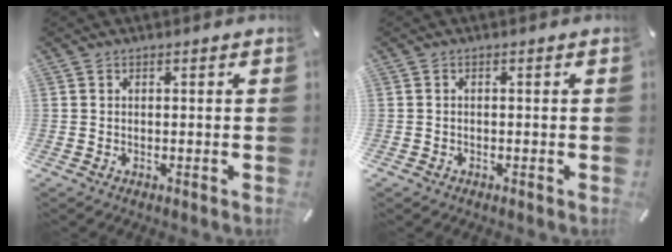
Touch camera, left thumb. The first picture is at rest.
{"total": 0.5, "force": [-0.4, 0.3, 0.2], "torque": [-0.003, 0.001, -0.009]}